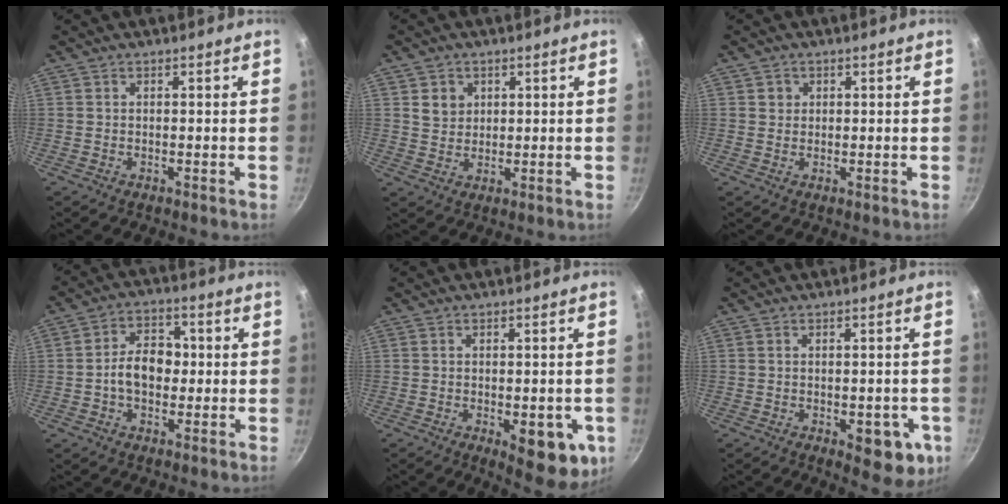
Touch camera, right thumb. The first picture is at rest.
{"total": 4.1, "force": [1.6, 3.5, 1.5], "torque": [-0.007, -0.009, 0.030]}
{"total": 1.7, "force": [0.6, 1.6, 0.3], "torque": [0.004, -0.001, 0.006]}
{"total": 8.5, "force": [-0.5, 6.0, 6.0], "torque": [-0.081, 0.022, -0.017]}
{"total": 10.9, "force": [-3.7, 4.6, 9.1], "torque": [-0.093, -0.002, -0.036]}
{"total": 8.4, "force": [-3.1, 3.9, 6.7], "torque": [-0.056, 0.006, -0.028]}